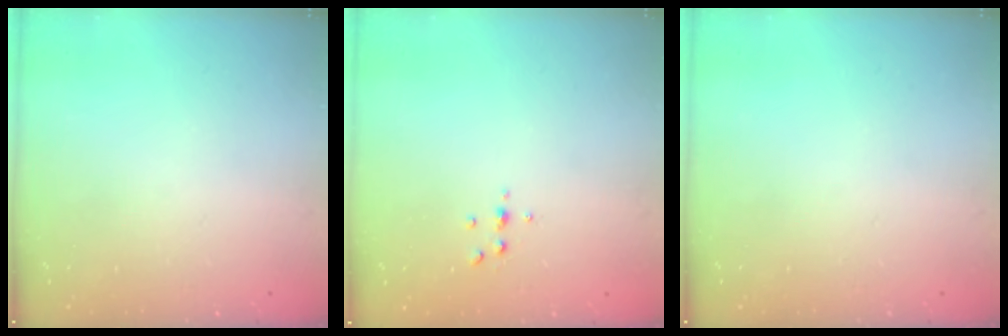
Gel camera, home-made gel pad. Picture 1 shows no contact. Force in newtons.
{"total": 3.6, "press": 3.6, "slide": 0.4}
{"total": 0.0}